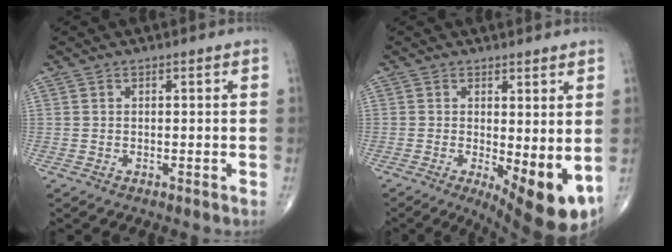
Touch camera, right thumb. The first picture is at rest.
{"total": 10.7, "force": [-1.3, 3.7, 10.0], "torque": [-0.137, -0.026, -0.007]}